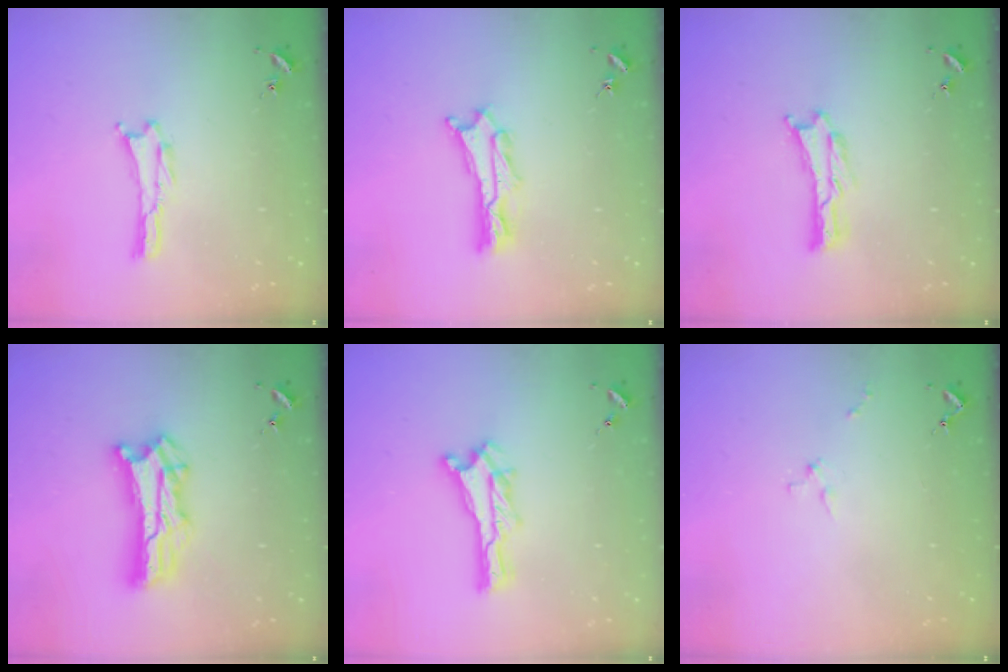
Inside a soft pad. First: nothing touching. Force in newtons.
{"total": 2.4, "press": 2.4, "slide": 0.3}
{"total": 0.0}
{"total": 9.3, "press": 9.3, "slide": 0.7}
{"total": 0.0}
{"total": 1.3, "press": 1.2, "slide": 0.1}